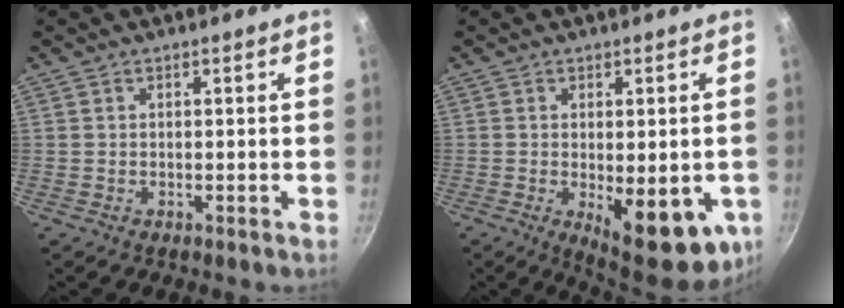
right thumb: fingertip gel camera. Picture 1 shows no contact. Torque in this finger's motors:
{"motor_torque": [-0.45, 0.61, -0.19, 0.01, 0.26]}